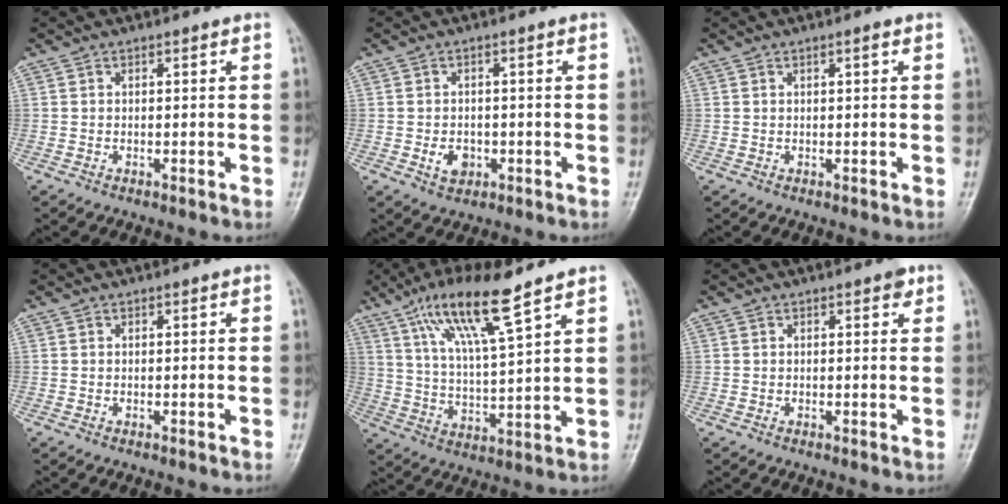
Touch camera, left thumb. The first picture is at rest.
{"total": 3.7, "force": [-1.1, 2.8, 2.2], "torque": [-0.026, 0.003, -0.012]}
{"total": 0.9, "force": [0.4, 0.1, 0.8], "torque": [-0.014, 0.001, 0.005]}
{"total": 0.0}
{"total": 13.5, "force": [8.6, 2.0, 10.3], "torque": [-0.191, -0.034, 0.165]}
{"total": 1.4, "force": [0.8, 0.7, 1.0], "torque": [-0.006, -0.001, 0.006]}